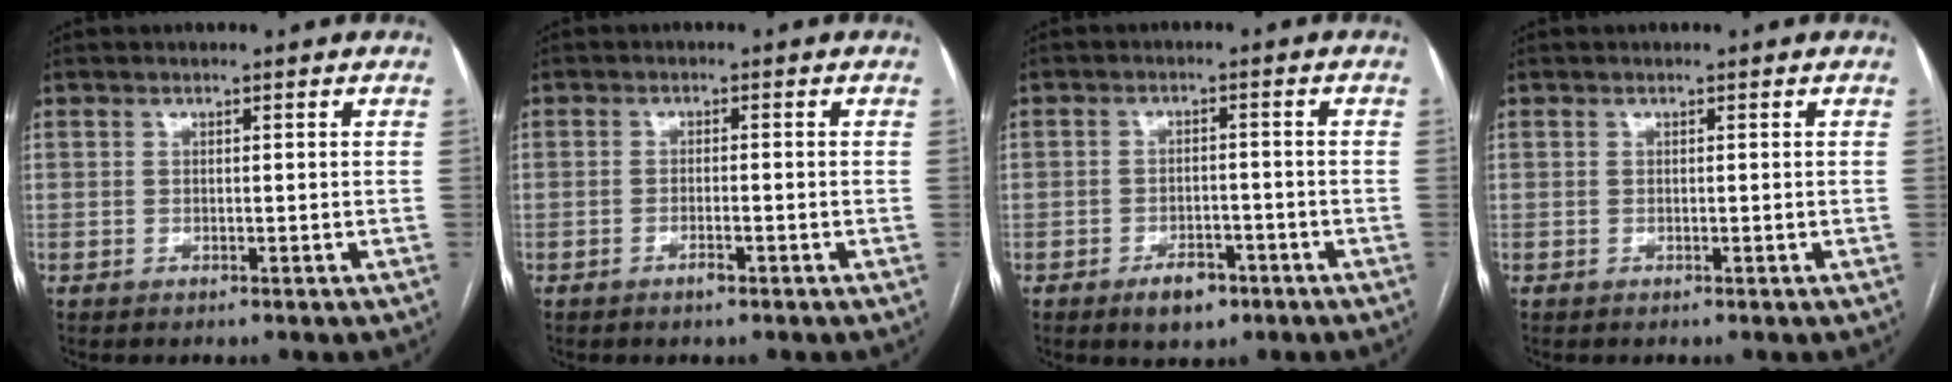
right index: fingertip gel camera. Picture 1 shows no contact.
{"total": 1.7, "force": [-1.1, 0.2, 1.3], "torque": [-0.024, 0.000, -0.018]}
{"total": 4.7, "force": [-2.9, 2.5, 2.7], "torque": [-0.040, 0.003, -0.039]}
{"total": 0.0}